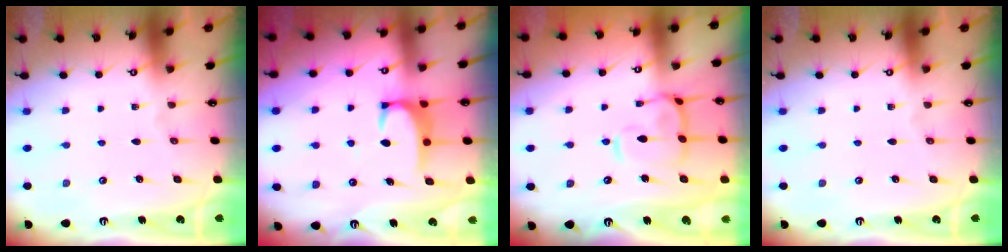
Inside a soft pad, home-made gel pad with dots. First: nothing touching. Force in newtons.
{"total": 2.6, "press": 2.6, "slide": 0.3}
{"total": 4.8, "press": 4.7, "slide": 1.0}
{"total": 0.0}